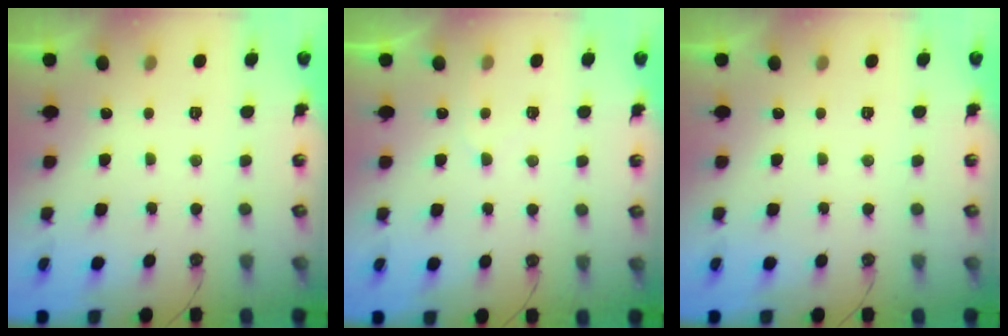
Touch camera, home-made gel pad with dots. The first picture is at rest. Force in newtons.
{"total": 3.5, "press": 3.4, "slide": 0.5}
{"total": 0.0}